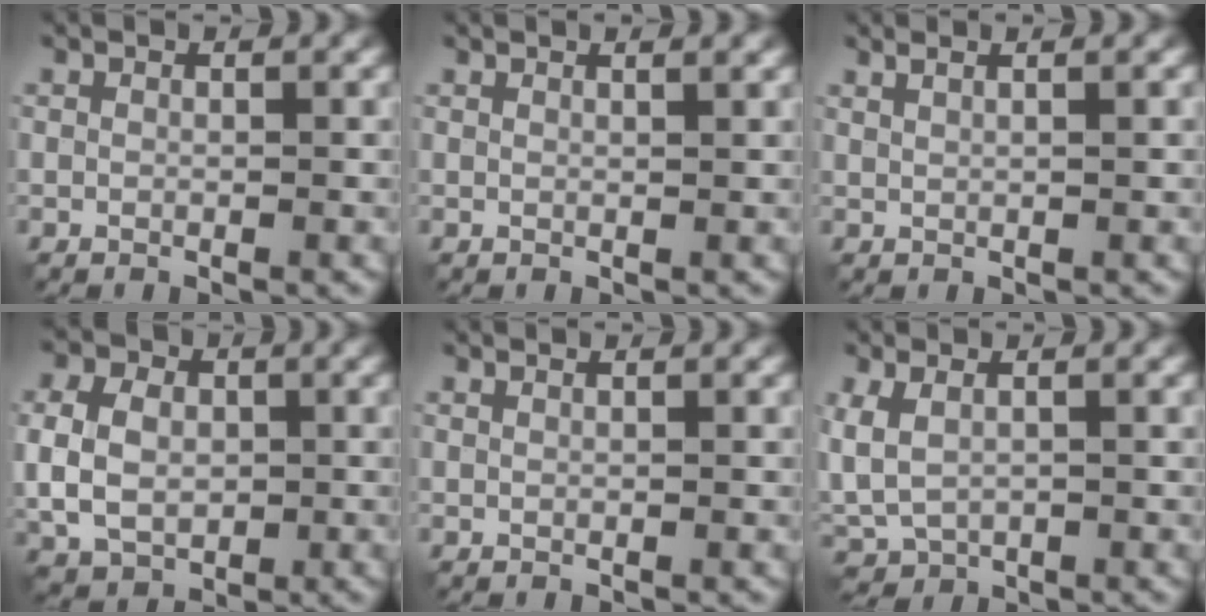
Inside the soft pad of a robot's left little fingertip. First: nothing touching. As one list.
[{"total": 2.2, "force": [1.5, 0.8, 1.3], "torque": [-0.002, 0.011, 0.005]}, {"total": 2.6, "force": [1.6, 1.0, 1.8], "torque": [-0.014, 0.010, 0.005]}, {"total": 7.5, "force": [-0.1, 5.8, 4.7], "torque": [-0.103, 0.012, -0.015]}, {"total": 0.5, "force": [0.4, 0.1, 0.3], "torque": [-0.005, 0.000, 0.001]}, {"total": 4.0, "force": [0.5, 2.3, 3.2], "torque": [-0.086, 0.002, 0.008]}]